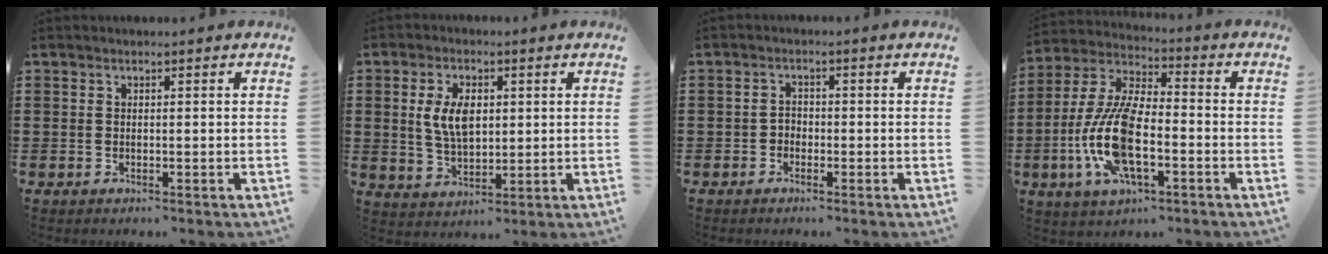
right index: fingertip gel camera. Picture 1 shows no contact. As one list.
[{"total": 6.6, "force": [1.2, 3.7, 5.4], "torque": [-0.113, 0.008, 0.015]}, {"total": 1.4, "force": [-1.0, 0.9, 0.3], "torque": [-0.011, 0.003, -0.023]}, {"total": 12.9, "force": [-3.3, 5.2, 11.3], "torque": [-0.261, -0.009, -0.066]}]